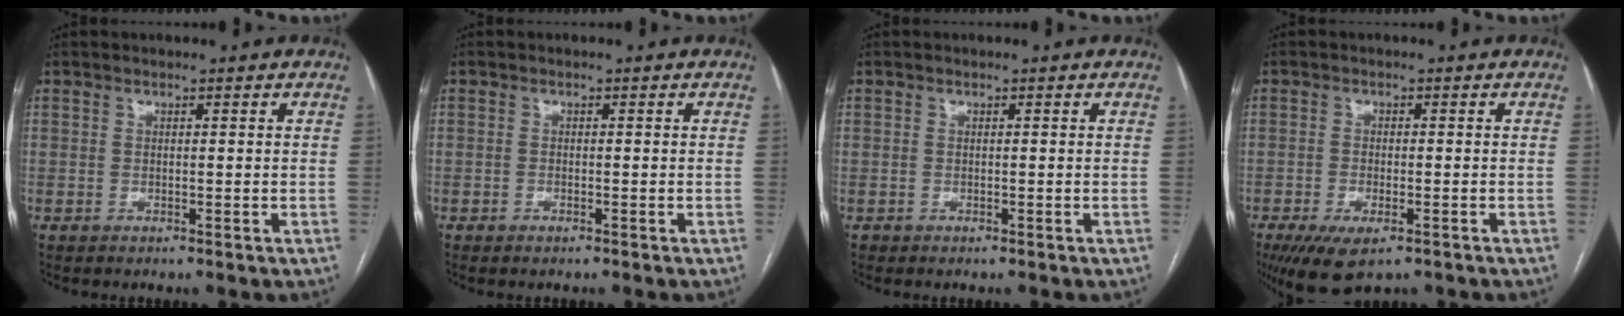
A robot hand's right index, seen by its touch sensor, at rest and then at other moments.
{"total": 0.6, "force": [-0.5, 0.2, 0.4], "torque": [-0.010, -0.001, -0.006]}
{"total": 0.5, "force": [-0.3, 0.4, 0.0], "torque": [0.000, 0.005, -0.006]}
{"total": 7.3, "force": [-4.6, 2.7, 5.0], "torque": [-0.083, -0.015, -0.072]}